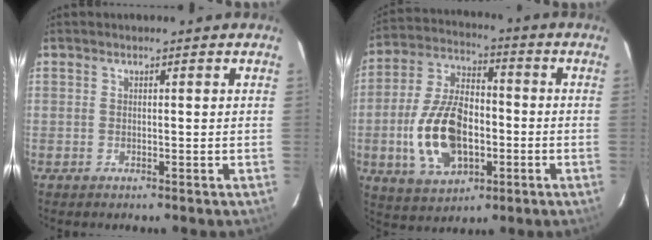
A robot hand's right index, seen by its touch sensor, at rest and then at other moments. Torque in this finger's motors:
{"motor_torque": [2.14, 0.00, 0.95, 0.21]}